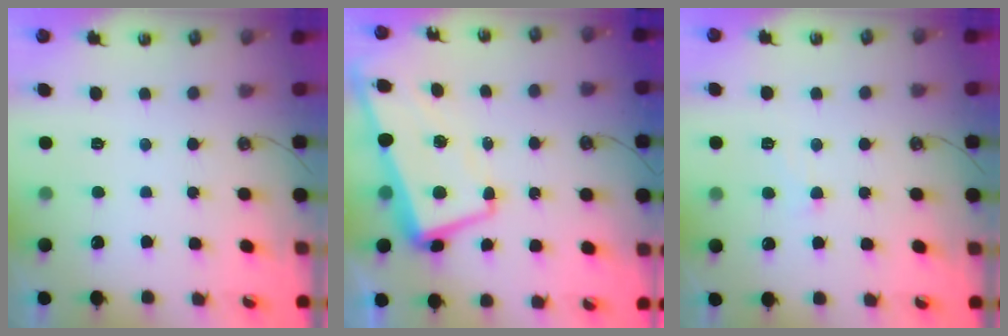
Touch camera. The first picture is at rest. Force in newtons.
{"total": 2.6, "press": 2.4, "slide": 1.1}
{"total": 0.8, "press": 0.5, "slide": 0.6}